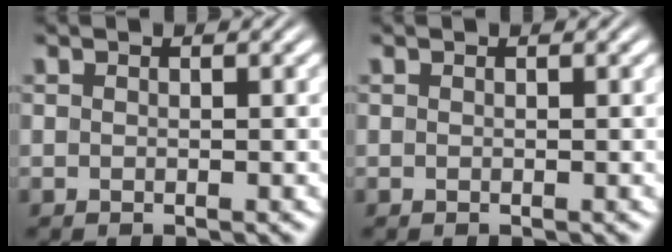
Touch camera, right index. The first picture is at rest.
{"total": 0.0}